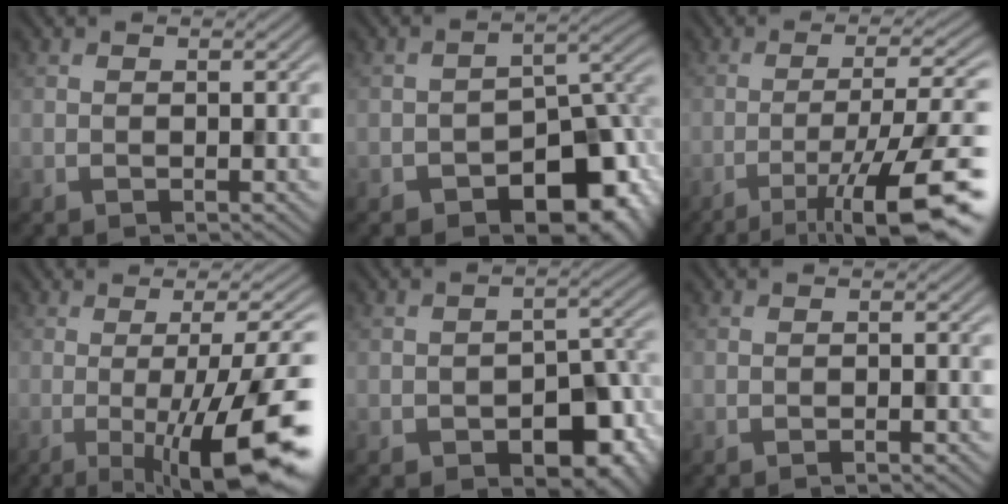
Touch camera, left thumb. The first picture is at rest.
{"total": 10.9, "force": [-5.8, 6.0, 7.0], "torque": [-0.092, -0.019, -0.094]}
{"total": 13.8, "force": [-7.3, 2.9, 11.3], "torque": [-0.174, 0.003, -0.109]}
{"total": 15.1, "force": [-3.6, 3.5, 14.3], "torque": [-0.157, 0.002, -0.054]}
{"total": 8.5, "force": [-3.6, 4.8, 6.0], "torque": [-0.081, -0.017, -0.044]}
{"total": 1.1, "force": [-0.7, 0.1, 0.9], "torque": [-0.010, 0.003, -0.018]}